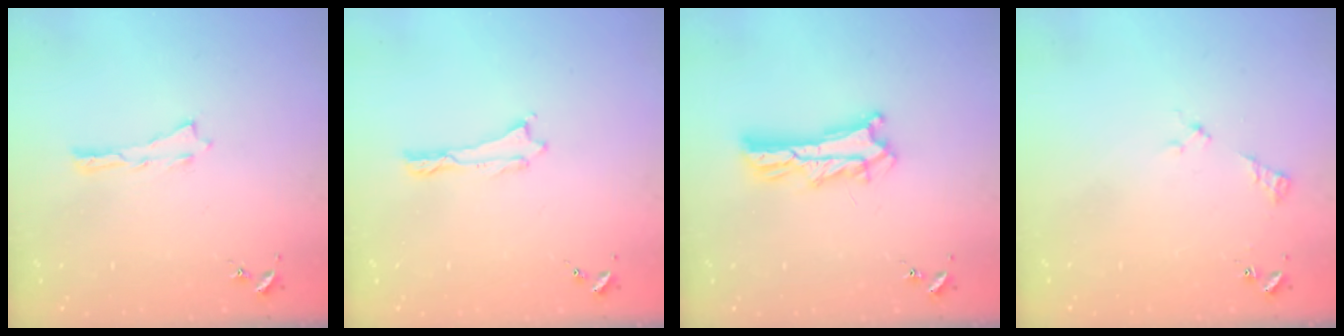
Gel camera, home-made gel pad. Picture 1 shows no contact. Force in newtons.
{"total": 0.0}
{"total": 5.2, "press": 5.2, "slide": 0.5}
{"total": 2.5, "press": 2.5, "slide": 0.3}